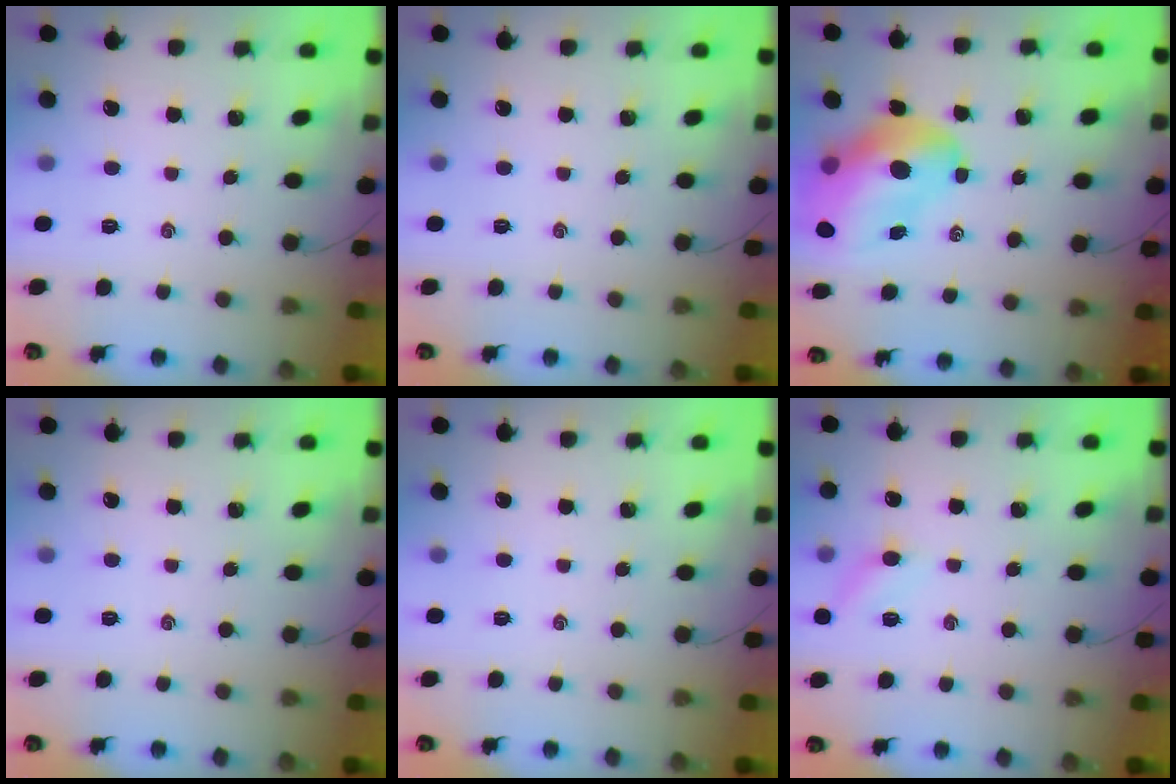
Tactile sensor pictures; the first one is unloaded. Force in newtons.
{"total": 0.0}
{"total": 16.8, "press": 16.1, "slide": 4.6}
{"total": 0.0}
{"total": 0.0}
{"total": 6.5, "press": 6.2, "slide": 2.0}